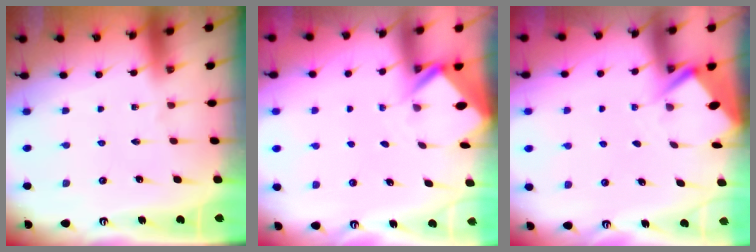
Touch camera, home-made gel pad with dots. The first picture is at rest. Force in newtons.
{"total": 2.3, "press": 2.3, "slide": 0.1}
{"total": 2.8, "press": 2.8, "slide": 0.4}